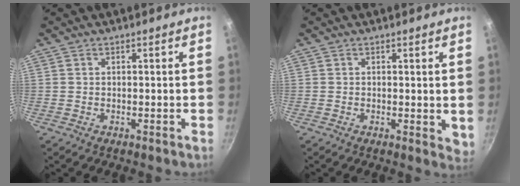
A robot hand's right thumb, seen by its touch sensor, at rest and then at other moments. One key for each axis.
{"total": 2.9, "fx": 0.5, "fy": 1.5, "fz": 2.4, "tx": -0.025, "ty": -0.006, "tz": 0.006}